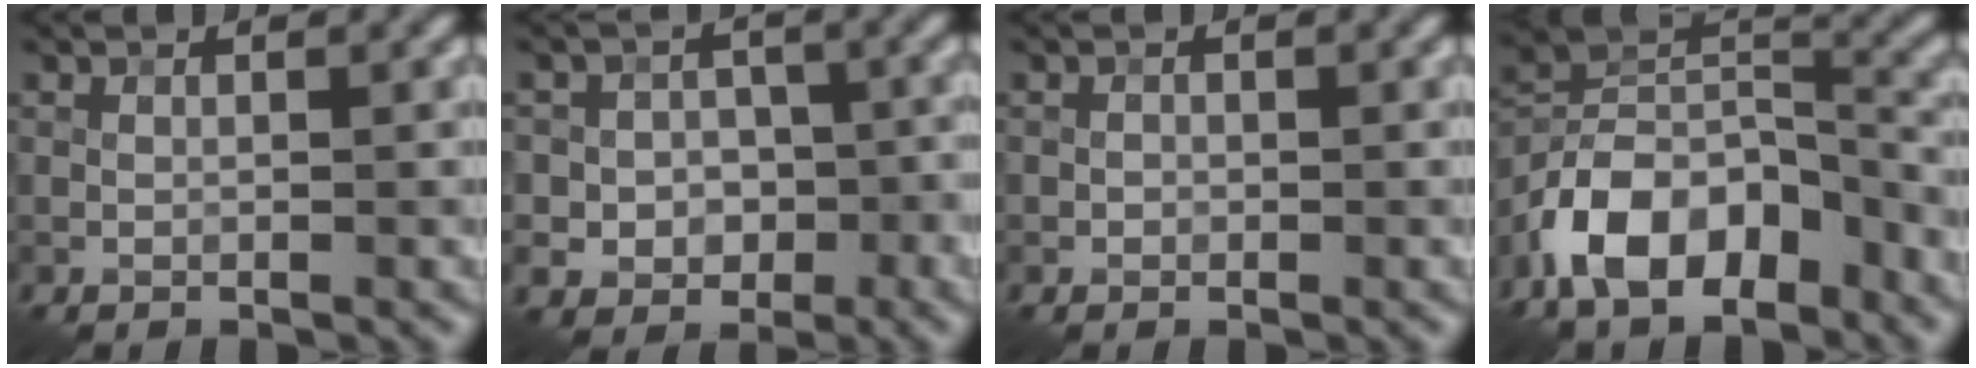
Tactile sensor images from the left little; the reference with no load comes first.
{"total": 5.1, "force": [-1.1, 4.6, 1.9], "torque": [-0.006, 0.017, -0.037]}
{"total": 0.6, "force": [-0.1, 0.5, 0.0], "torque": [0.004, -0.002, -0.005]}
{"total": 11.0, "force": [-6.8, 5.4, 6.8], "torque": [-0.121, 0.011, -0.142]}